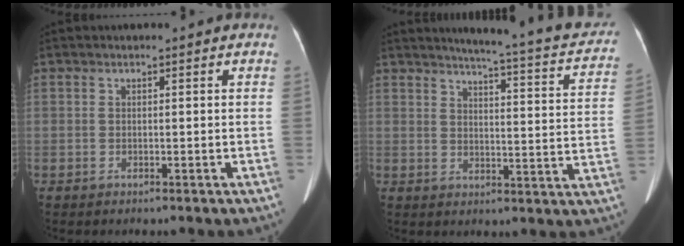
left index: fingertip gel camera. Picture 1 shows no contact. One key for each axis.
{"total": 18.9, "fx": 16.7, "fy": 1.7, "fz": 8.6, "tx": -0.104, "ty": -0.040, "tz": 0.185}